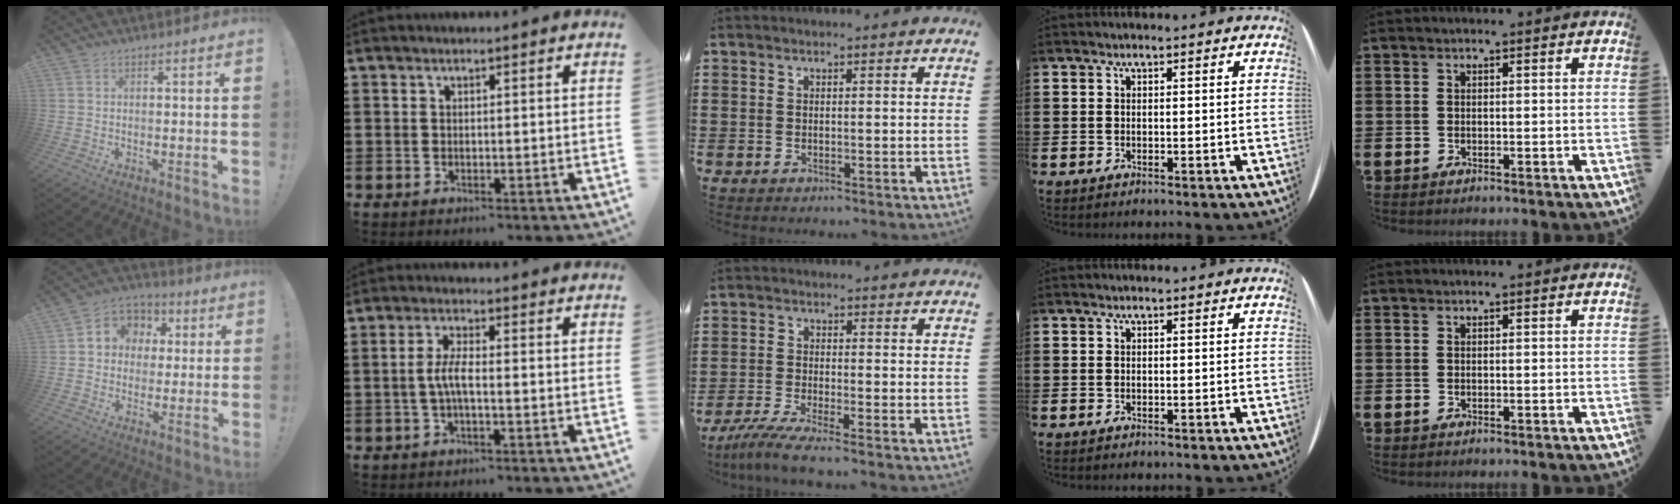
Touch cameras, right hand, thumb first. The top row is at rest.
{"thumb": {"total": 7.7, "force": [0.3, 7.3, 2.5], "torque": [-0.033, 0.003, 0.013]}, "index": {"total": 4.0, "force": [-0.8, 0.9, 3.8], "torque": [-0.091, -0.005, -0.023]}, "middle": {"total": 4.0, "force": [-3.3, -0.5, 2.3], "torque": [-0.061, -0.020, -0.066]}}